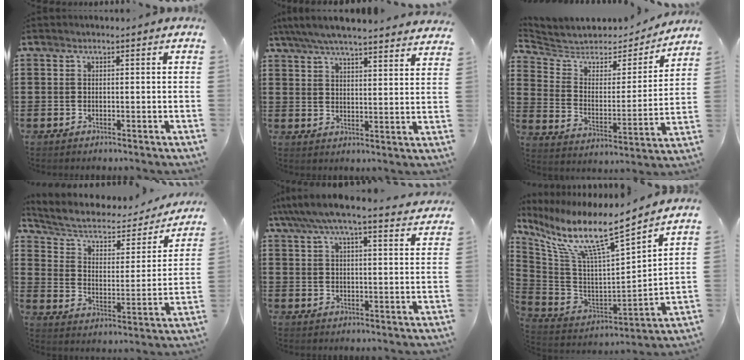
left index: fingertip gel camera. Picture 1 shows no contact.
{"total": 5.8, "force": [5.5, 0.0, 2.0], "torque": [-0.059, -0.027, 0.097]}
{"total": 5.1, "force": [4.6, 2.0, 0.9], "torque": [-0.050, -0.033, 0.073]}
{"total": 5.0, "force": [3.2, 2.7, 2.7], "torque": [-0.070, -0.018, 0.048]}
{"total": 5.9, "force": [5.2, 0.5, 2.8], "torque": [-0.071, -0.019, 0.090]}
{"total": 10.7, "force": [7.8, 1.0, 7.3], "torque": [-0.169, -0.061, 0.126]}